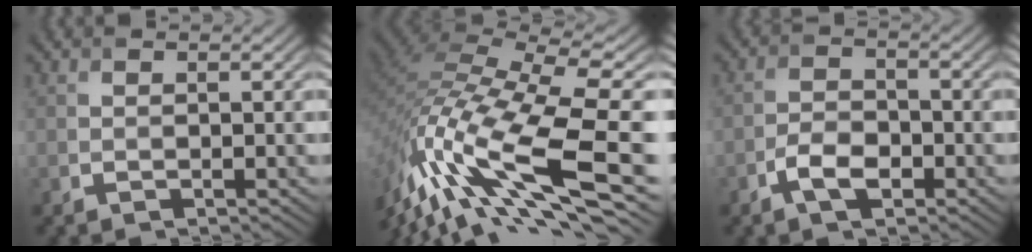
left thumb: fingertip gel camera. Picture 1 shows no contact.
{"total": 17.3, "force": [-7.3, 5.6, 14.6], "torque": [-0.325, 0.010, -0.142]}
{"total": 4.1, "force": [-2.2, 2.2, 2.7], "torque": [-0.053, 0.002, -0.046]}